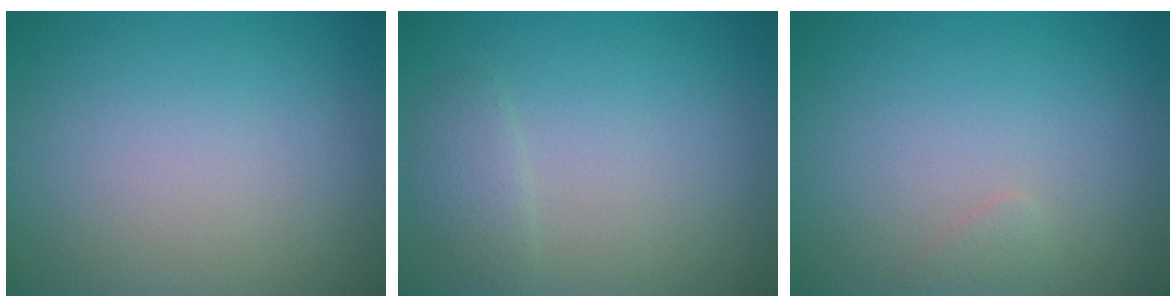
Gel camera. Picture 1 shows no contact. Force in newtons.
{"total": 1.4, "press": 1.4, "slide": 0.1}
{"total": 0.6, "press": 0.6, "slide": 0.0}